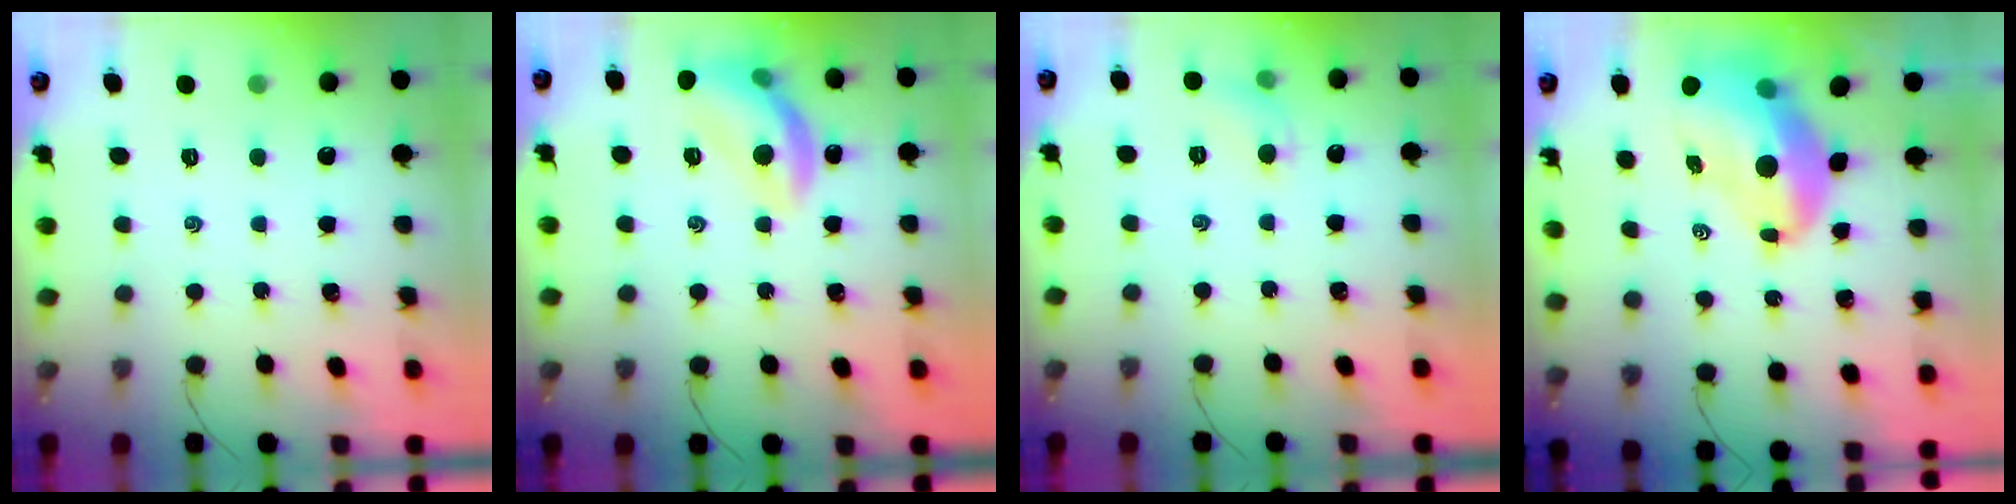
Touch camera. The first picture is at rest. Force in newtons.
{"total": 12.5, "press": 12.5, "slide": 0.8}
{"total": 5.5, "press": 5.4, "slide": 1.1}
{"total": 12.4, "press": 11.9, "slide": 3.5}